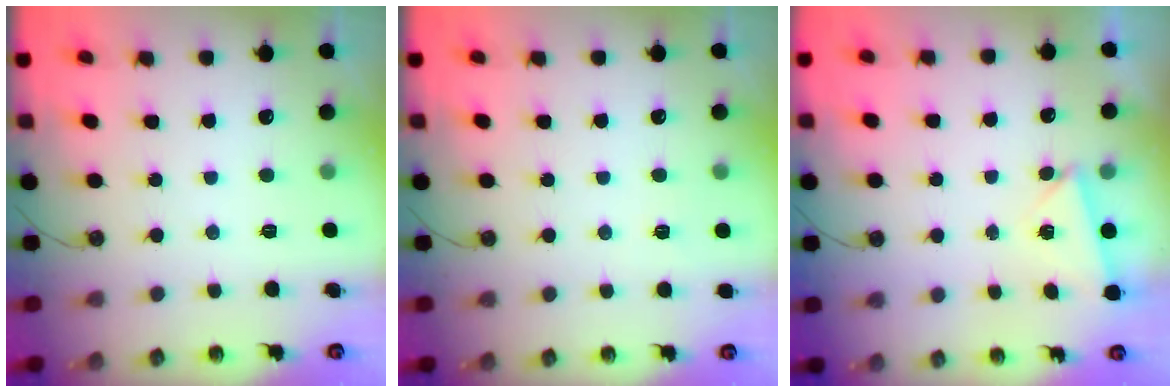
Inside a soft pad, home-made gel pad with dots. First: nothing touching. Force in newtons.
{"total": 1.9, "press": 1.6, "slide": 1.0}
{"total": 3.1, "press": 2.4, "slide": 2.0}